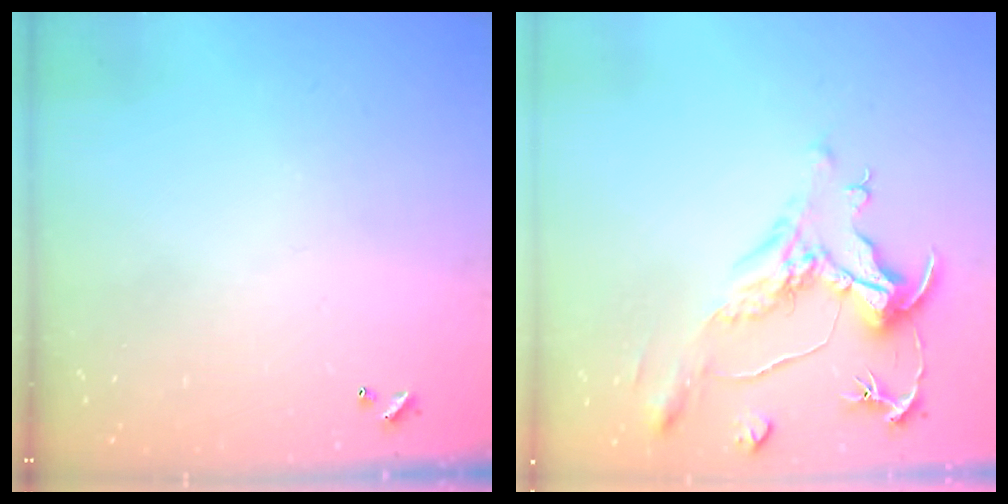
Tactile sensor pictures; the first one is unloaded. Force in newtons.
{"total": 1.8, "press": 0.8, "slide": 1.5}